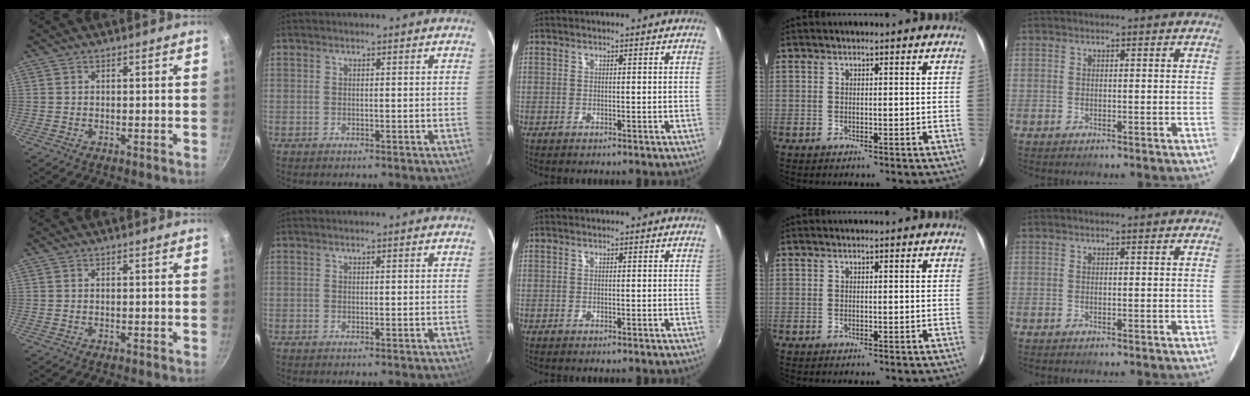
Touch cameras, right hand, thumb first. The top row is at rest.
{}